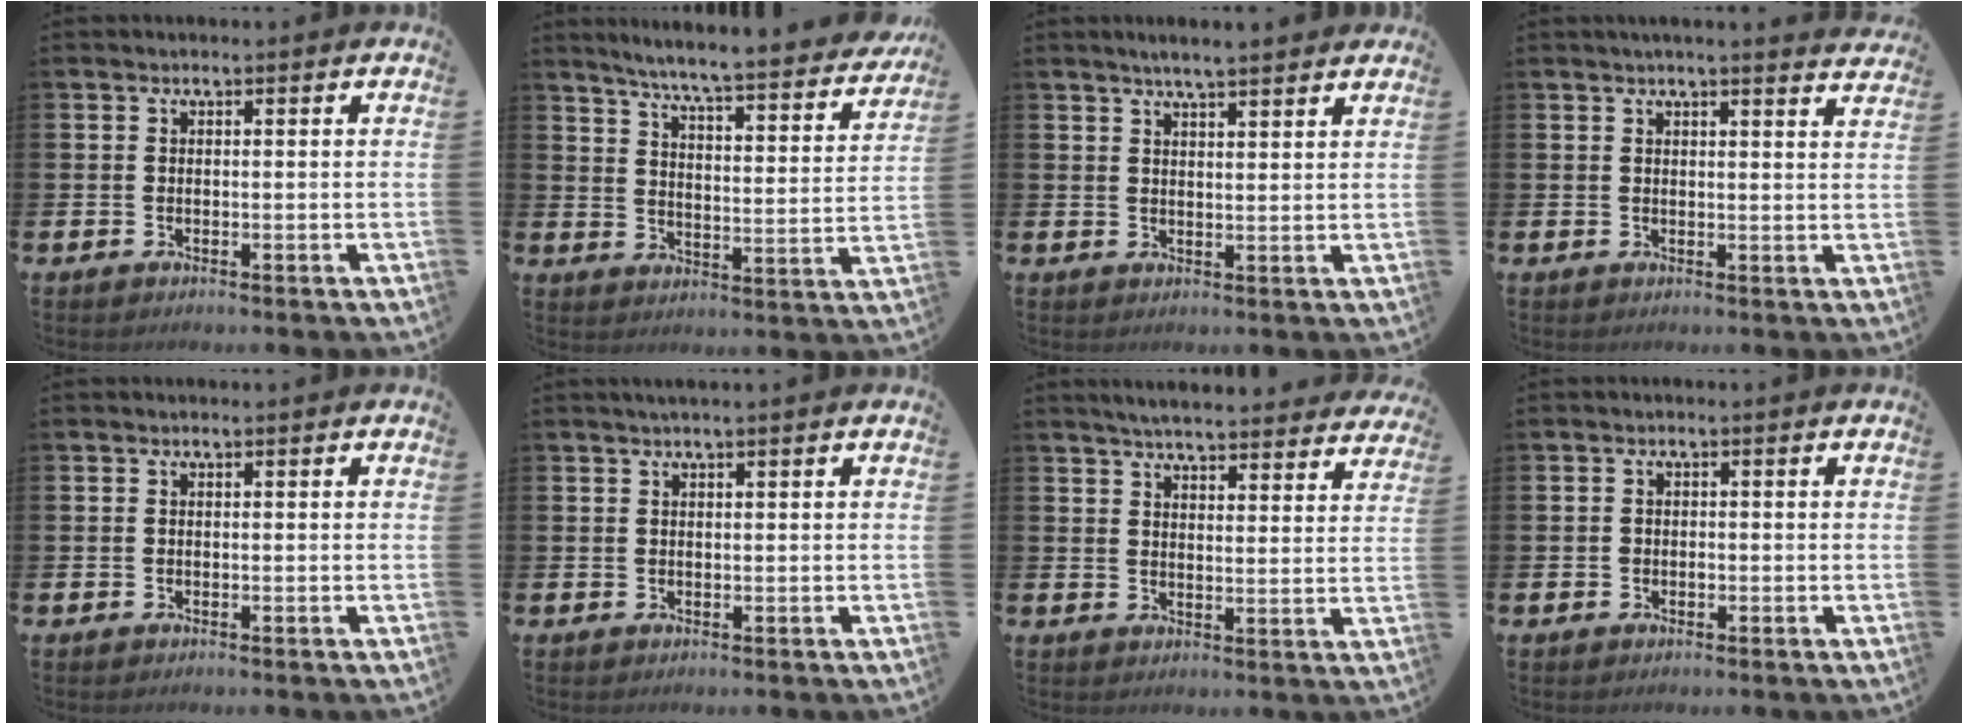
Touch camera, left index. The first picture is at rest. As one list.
[{"total": 6.6, "force": [6.1, -0.3, 2.5], "torque": [-0.069, -0.056, 0.099]}, {"total": 3.8, "force": [3.6, -0.1, 1.2], "torque": [-0.029, -0.011, 0.064]}, {"total": 2.8, "force": [2.7, -0.3, 0.5], "torque": [-0.005, -0.017, 0.047]}, {"total": 0.0}, {"total": 1.0, "force": [0.8, -0.1, 0.5], "torque": [-0.013, 0.005, 0.015]}, {"total": 5.1, "force": [5.0, 0.4, 0.9], "torque": [-0.031, -0.029, 0.089]}, {"total": 0.9, "force": [-0.2, 0.8, 0.4], "torque": [-0.004, 0.004, -0.008]}]